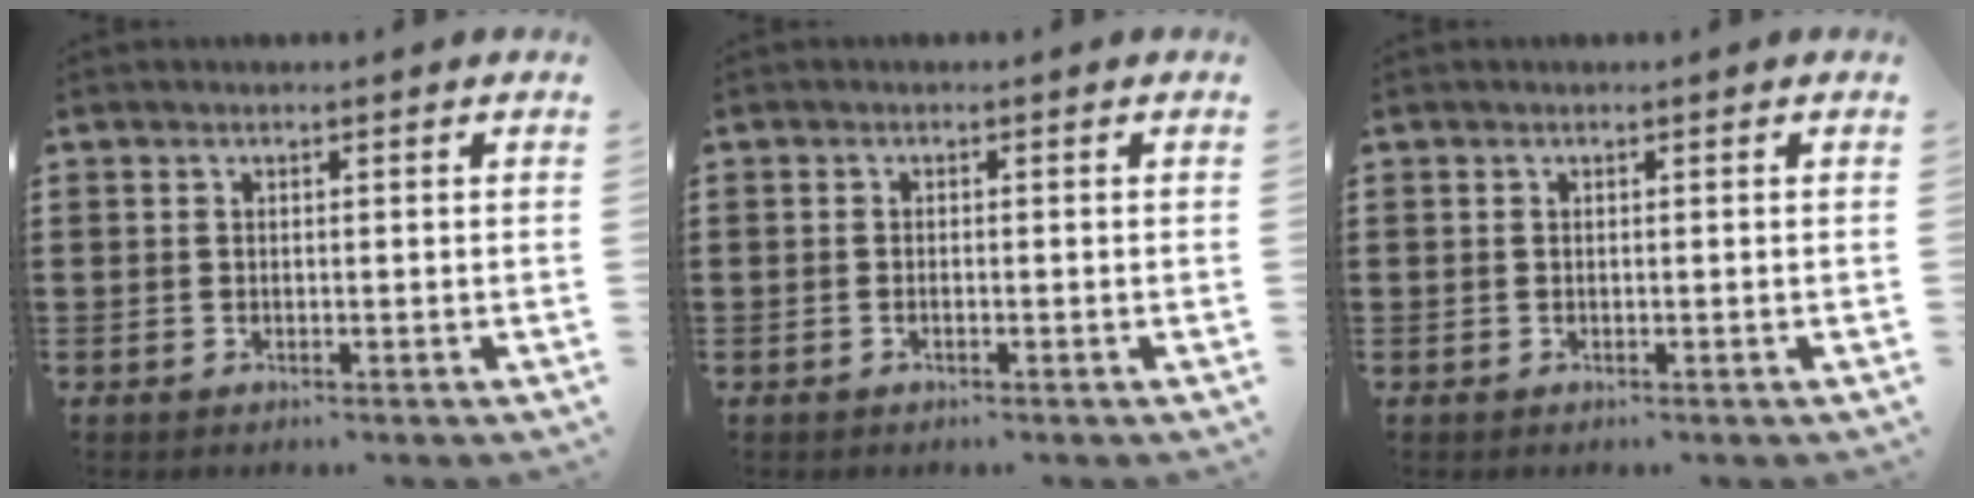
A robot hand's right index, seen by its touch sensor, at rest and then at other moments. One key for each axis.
{"total": 0.6, "fx": -0.4, "fy": 0.0, "fz": 0.4, "tx": -0.010, "ty": -0.005, "tz": -0.005}
{"total": 0.0}